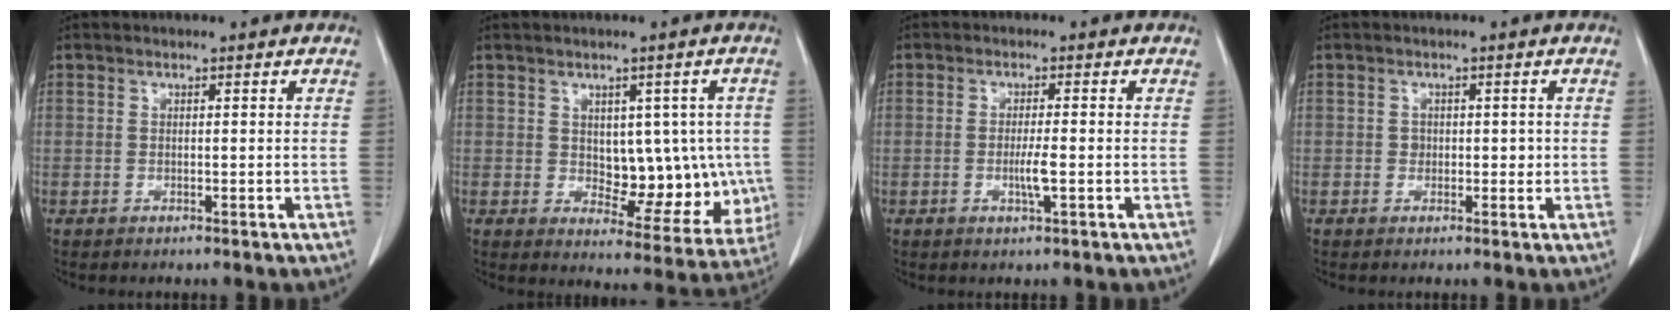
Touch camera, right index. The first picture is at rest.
{"total": 13.8, "force": [0.3, 8.6, 10.8], "torque": [-0.153, 0.016, 0.035]}
{"total": 3.5, "force": [-0.8, 0.6, 3.3], "torque": [-0.068, -0.003, -0.012]}
{"total": 2.9, "force": [0.0, 2.3, 1.8], "torque": [-0.035, 0.012, 0.007]}